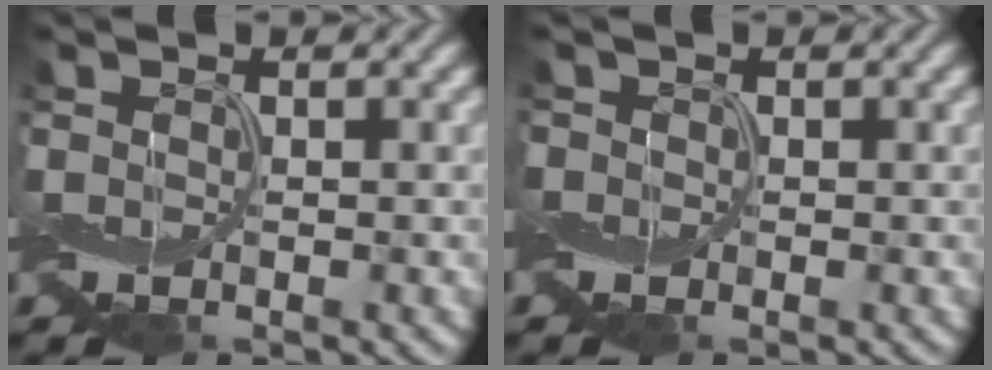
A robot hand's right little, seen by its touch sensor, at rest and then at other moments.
{"total": 0.6, "force": [-0.3, 0.5, -0.2], "torque": [0.007, 0.002, -0.006]}